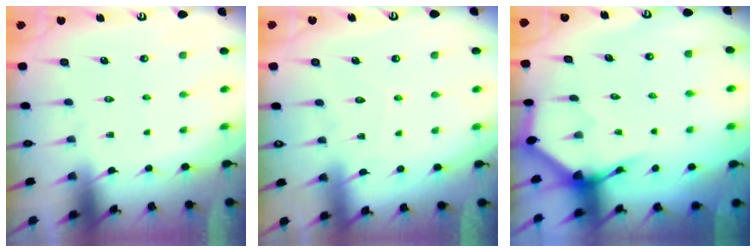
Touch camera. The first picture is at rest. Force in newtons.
{"total": 5.9, "press": 5.8, "slide": 0.6}
{"total": 3.8, "press": 3.8, "slide": 0.2}